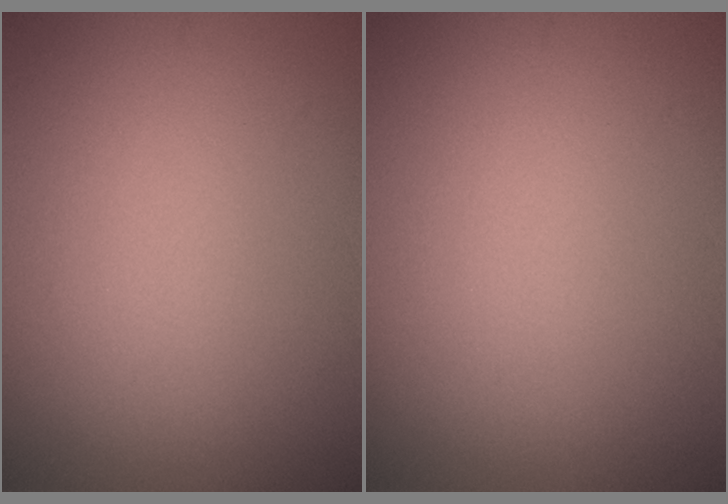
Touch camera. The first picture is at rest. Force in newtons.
{"total": 0.0}